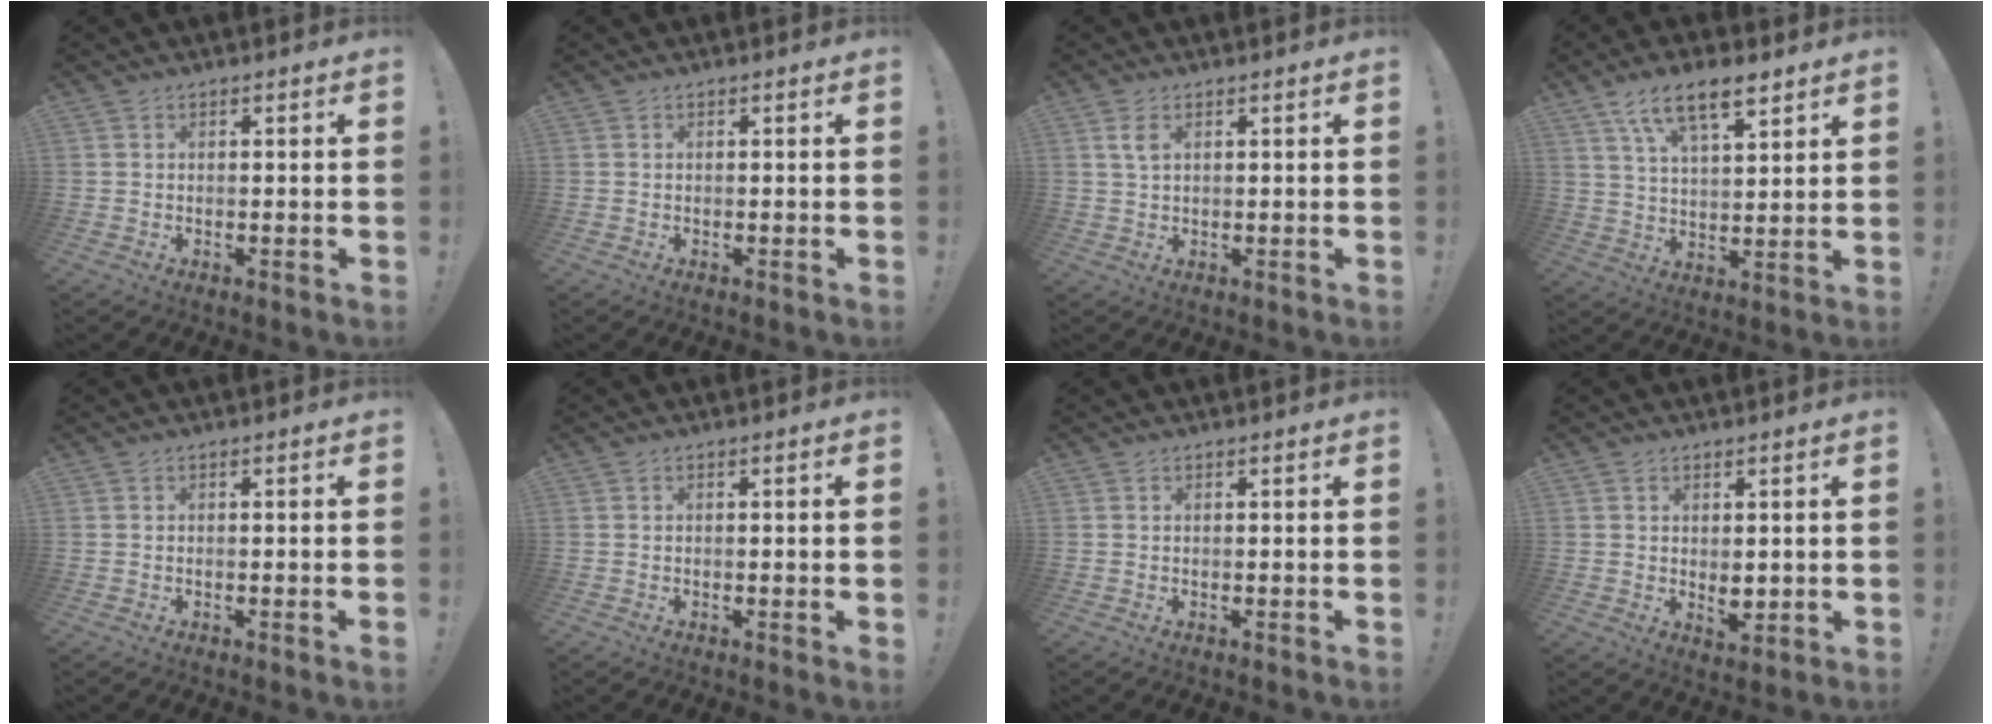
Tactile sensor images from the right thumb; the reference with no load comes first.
{"total": 0.0}
{"total": 3.4, "force": [1.4, 1.8, 2.5], "torque": [-0.035, -0.005, 0.024]}
{"total": 11.5, "force": [7.3, 4.2, 7.8], "torque": [-0.133, -0.026, 0.130]}
{"total": 0.5, "force": [-0.2, -0.1, 0.5], "torque": [-0.007, -0.001, -0.004]}
{"total": 1.6, "force": [-0.3, -0.3, 1.6], "torque": [-0.026, -0.002, -0.006]}
{"total": 0.0}
{"total": 3.8, "force": [0.6, 2.6, 2.7], "torque": [-0.025, -0.004, 0.012]}